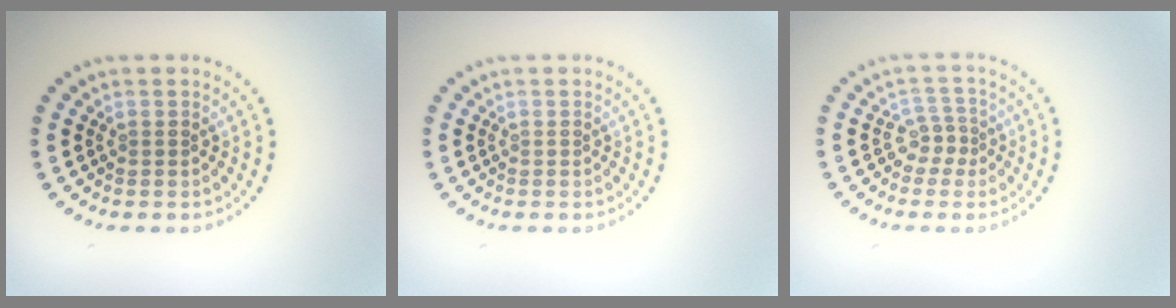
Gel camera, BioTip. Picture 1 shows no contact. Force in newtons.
{"total": 0.0}
{"total": 2.0, "press": 1.3, "slide": 1.4}